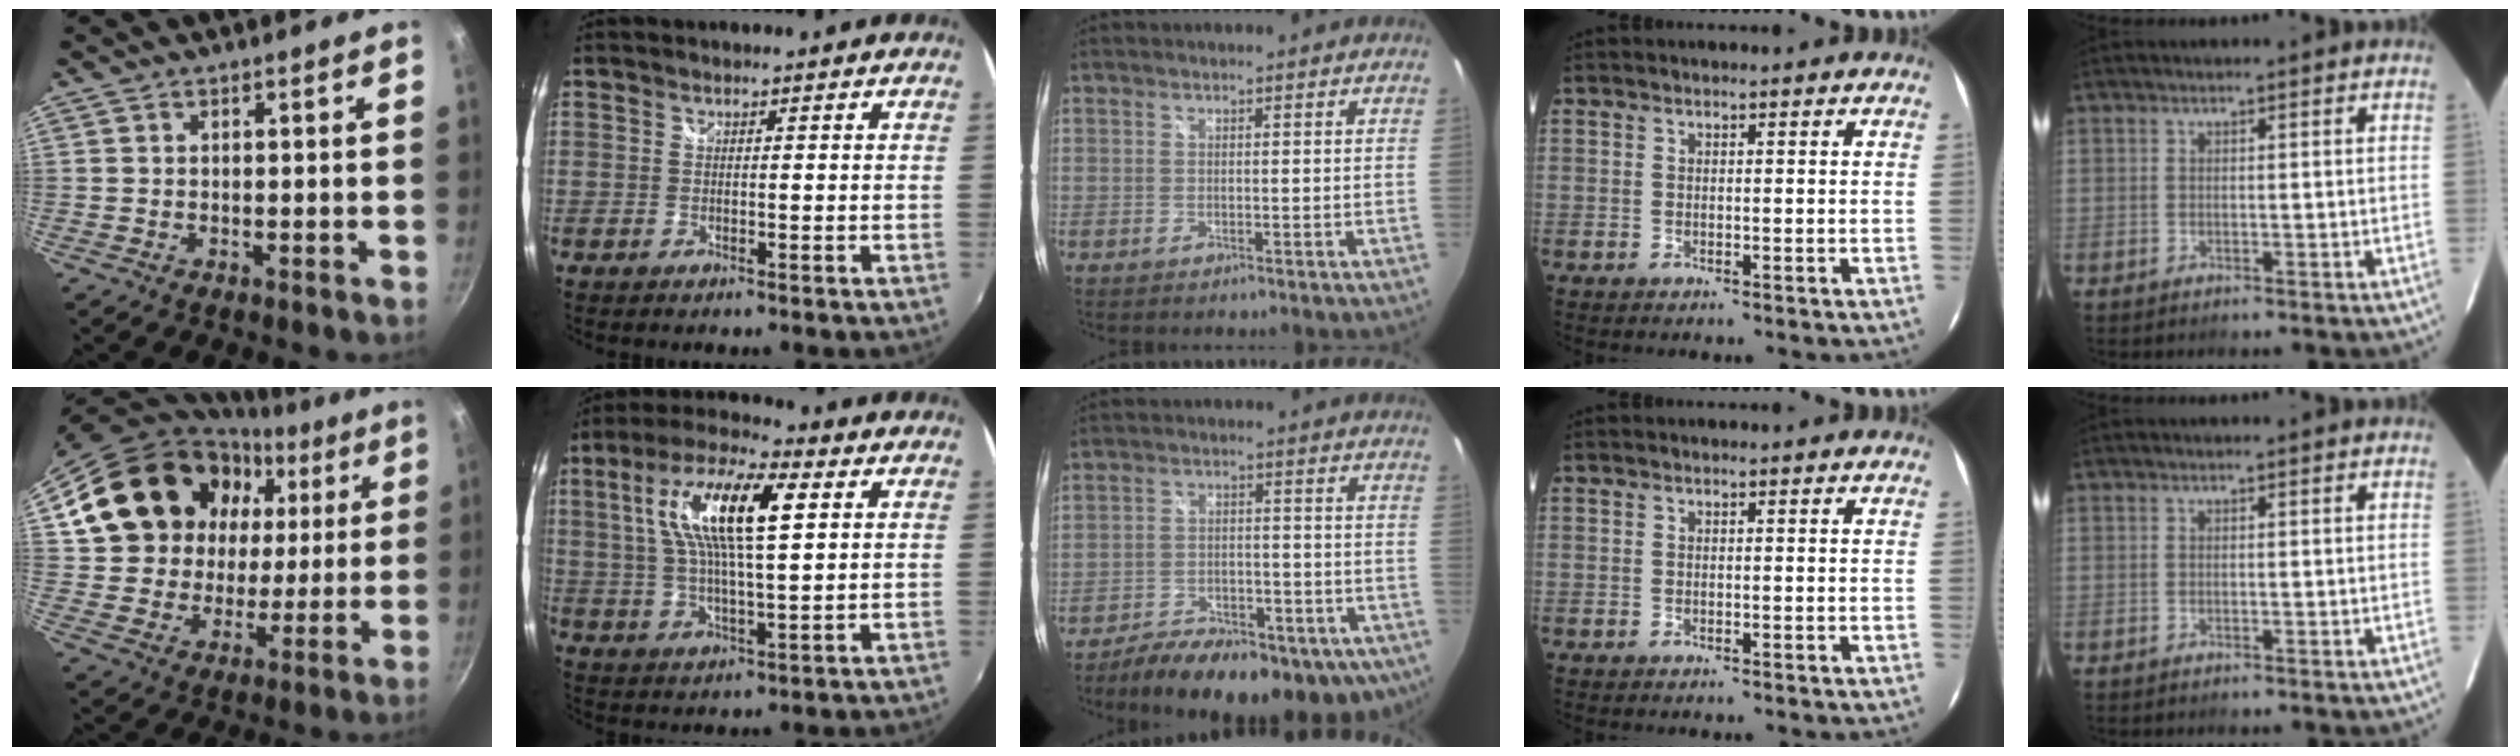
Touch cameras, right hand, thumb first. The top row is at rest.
{"thumb": {"total": 22.6, "force": [8.0, 18.2, 10.6], "torque": [-0.180, 0.022, 0.151]}, "index": {"total": 15.5, "force": [4.6, 4.5, 14.1], "torque": [-0.265, 0.020, 0.078]}, "middle": {"total": 20.5, "force": [-13.7, 9.1, 12.2], "torque": [-0.214, -0.026, -0.181]}}